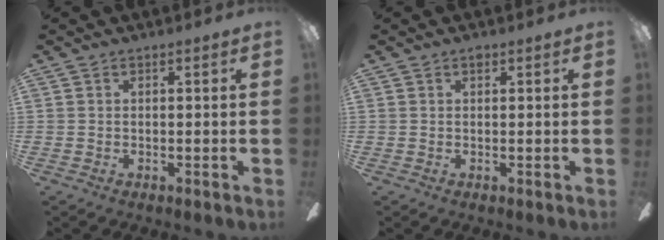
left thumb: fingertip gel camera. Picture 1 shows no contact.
{"total": 0.9, "force": [0.4, 0.5, 0.6], "torque": [-0.012, 0.003, 0.008]}